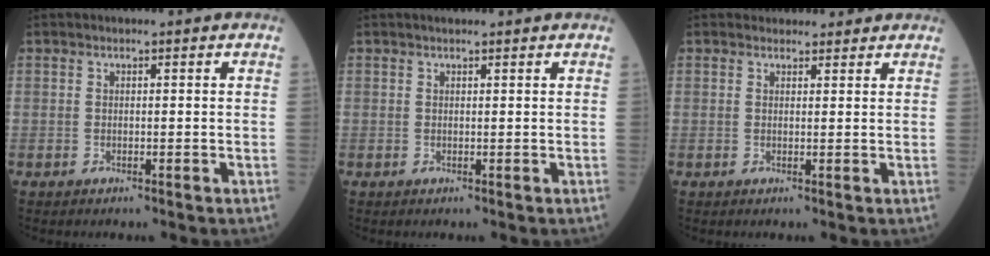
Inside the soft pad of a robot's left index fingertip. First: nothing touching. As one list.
[{"total": 1.3, "force": [1.2, 0.4, 0.2], "torque": [-0.009, 0.018, 0.022]}, {"total": 3.5, "force": [3.2, 1.3, 0.2], "torque": [0.000, 0.010, 0.040]}]